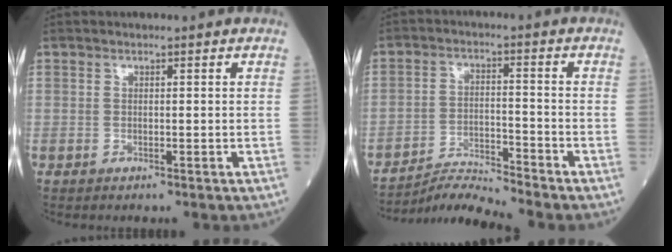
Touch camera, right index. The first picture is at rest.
{"total": 6.2, "force": [-5.8, -2.1, -0.2], "torque": [-0.010, -0.007, -0.105]}